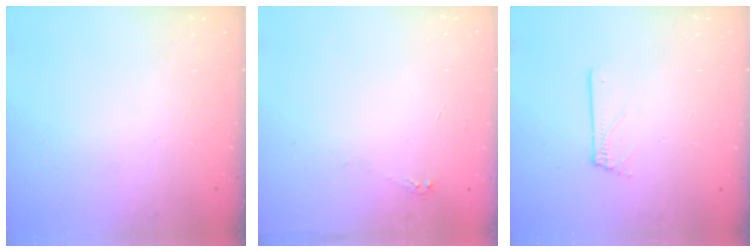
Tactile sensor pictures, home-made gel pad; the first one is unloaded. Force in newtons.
{"total": 2.5, "press": 2.5, "slide": 0.3}
{"total": 0.6, "press": 0.6, "slide": 0.1}